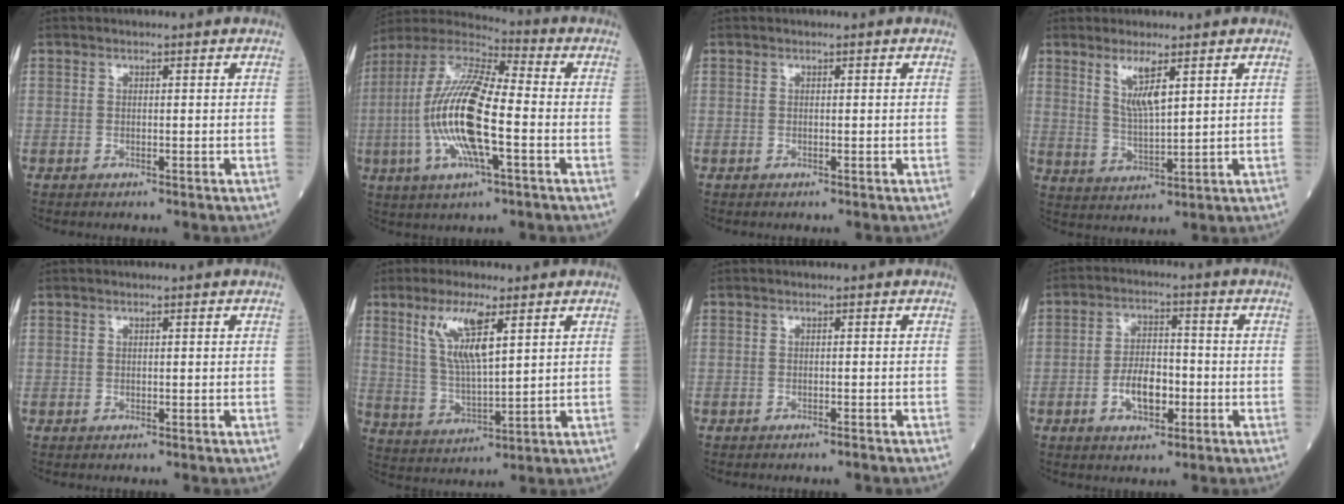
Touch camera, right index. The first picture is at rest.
{"total": 17.3, "force": [-2.8, 3.6, 16.6], "torque": [-0.346, -0.002, -0.056]}
{"total": 0.0}
{"total": 5.5, "force": [2.9, 0.6, 4.7], "torque": [-0.092, -0.011, 0.059]}
{"total": 0.0}
{"total": 9.1, "force": [4.3, 1.6, 7.8], "torque": [-0.159, -0.002, 0.088]}
{"total": 0.8, "force": [-0.7, -0.1, 0.2], "torque": [-0.005, 0.000, -0.012]}
{"total": 6.5, "force": [-2.1, 3.2, 5.3], "torque": [-0.098, 0.007, -0.035]}